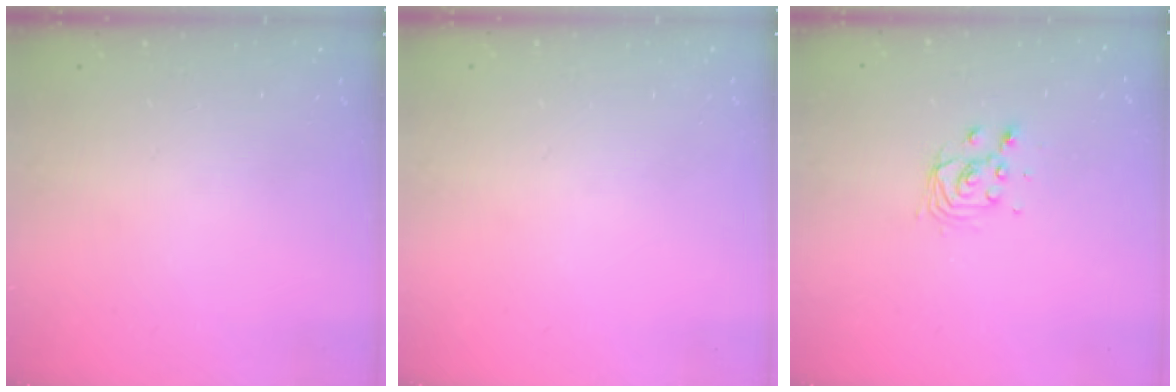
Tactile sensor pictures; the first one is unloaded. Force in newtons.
{"total": 0.0}
{"total": 5.3, "press": 5.3, "slide": 0.4}